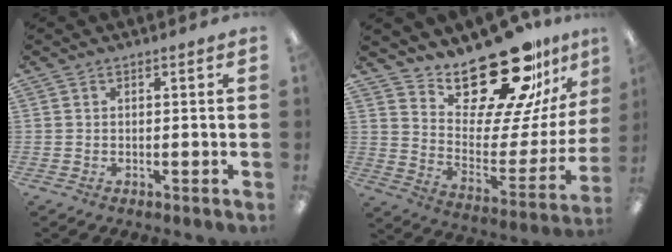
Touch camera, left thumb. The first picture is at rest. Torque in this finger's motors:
{"motor_torque": [0.33, 0.31, 1.27, -1.50, 0.07]}